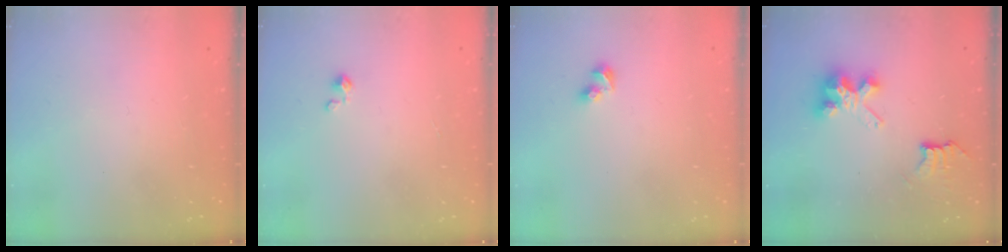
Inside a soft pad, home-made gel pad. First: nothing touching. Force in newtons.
{"total": 2.3, "press": 2.2, "slide": 0.3}
{"total": 3.9, "press": 3.8, "slide": 0.6}
{"total": 6.4, "press": 6.4, "slide": 0.1}